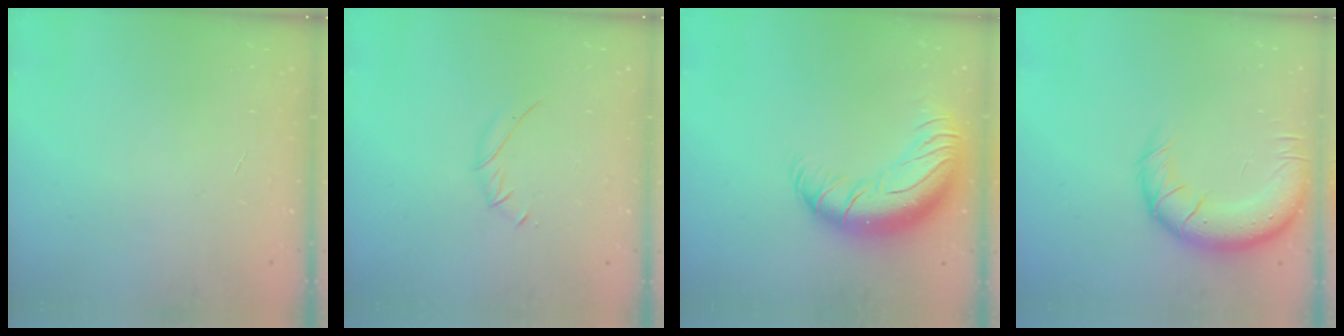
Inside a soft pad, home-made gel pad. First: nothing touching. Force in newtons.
{"total": 3.8, "press": 3.7, "slide": 0.9}
{"total": 17.9, "press": 17.4, "slide": 3.9}
{"total": 14.0, "press": 13.6, "slide": 3.3}